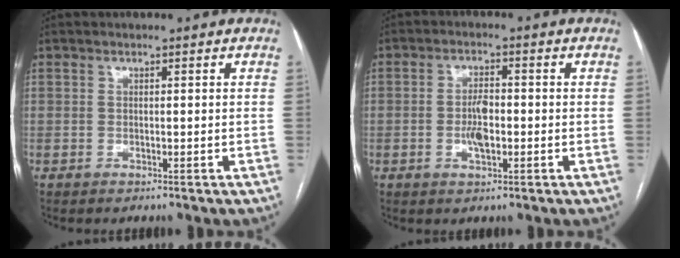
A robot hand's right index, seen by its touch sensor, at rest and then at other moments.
{"total": 4.3, "force": [-0.8, 1.7, 3.9], "torque": [-0.075, 0.001, -0.014]}